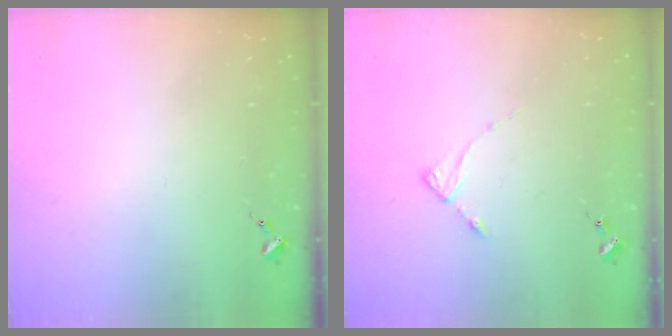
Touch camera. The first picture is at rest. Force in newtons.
{"total": 2.7, "press": 2.7, "slide": 0.3}